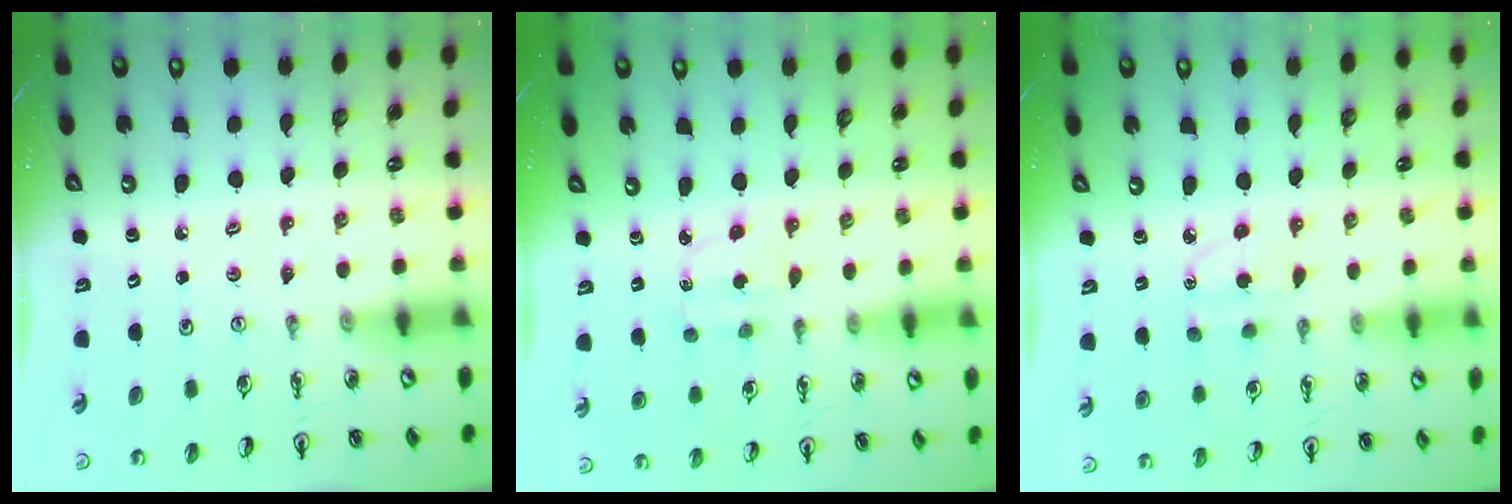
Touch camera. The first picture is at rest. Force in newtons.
{"total": 2.1, "press": 2.0, "slide": 0.7}
{"total": 3.1, "press": 2.9, "slide": 0.9}